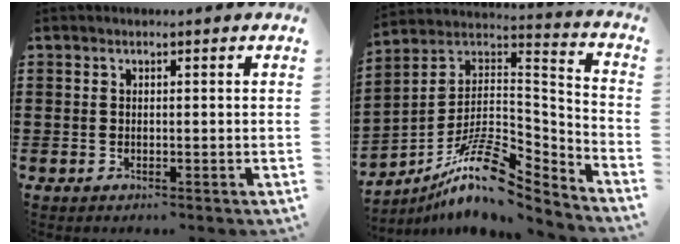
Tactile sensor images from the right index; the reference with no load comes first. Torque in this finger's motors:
{"motor_torque": [-0.21, -0.12, -0.46, -0.12]}